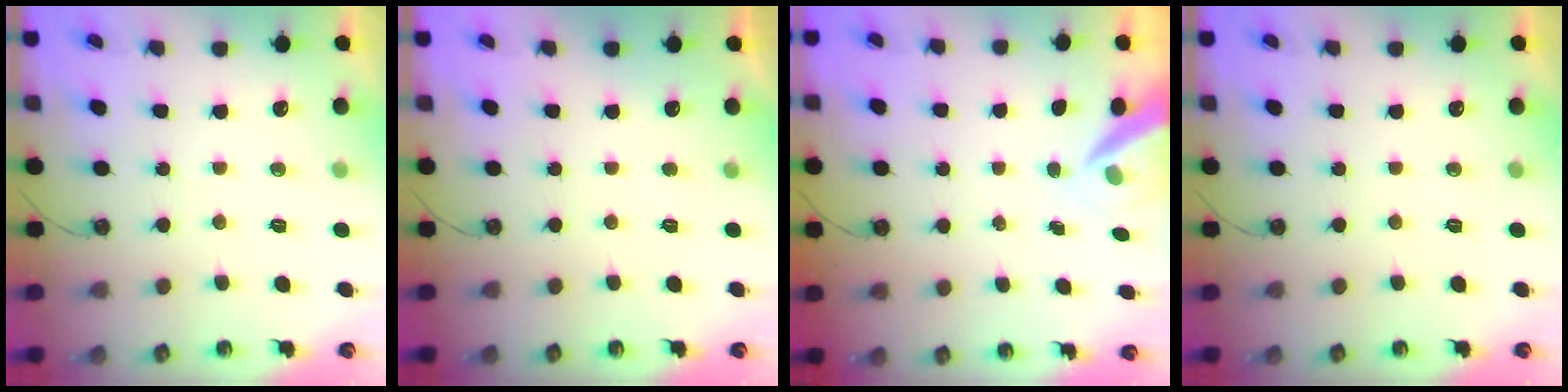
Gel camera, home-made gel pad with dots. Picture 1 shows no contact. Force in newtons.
{"total": 0.0}
{"total": 7.0, "press": 7.0, "slide": 0.6}
{"total": 0.0}